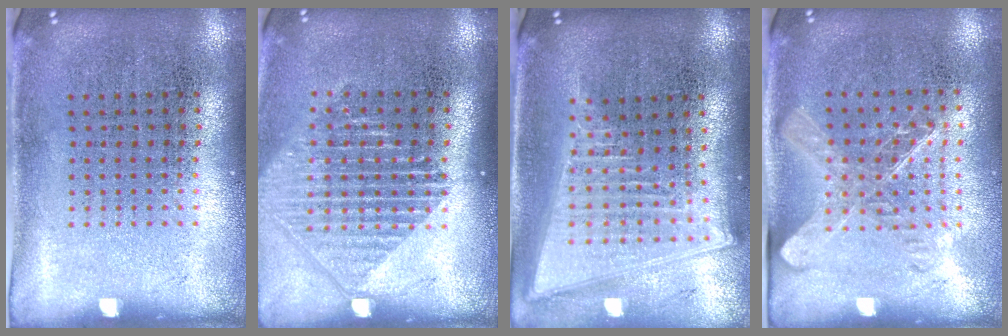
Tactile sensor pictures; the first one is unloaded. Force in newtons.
{"total": 1.4, "press": 1.3, "slide": 0.6}
{"total": 2.1, "press": 1.8, "slide": 1.1}
{"total": 1.5, "press": 1.3, "slide": 0.7}